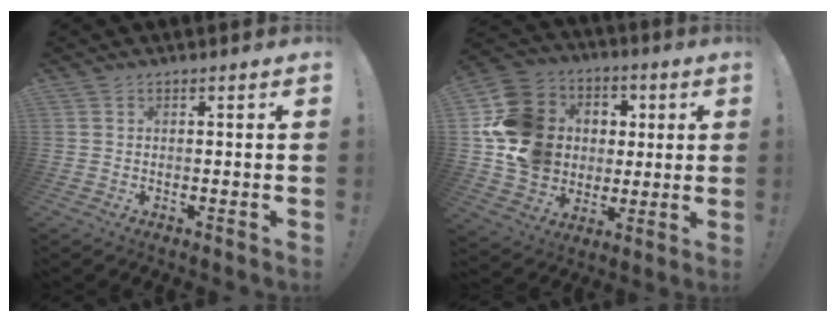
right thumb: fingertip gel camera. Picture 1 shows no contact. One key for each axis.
{"total": 18.7, "fx": 2.1, "fy": 16.8, "fz": 7.8, "tx": -0.119, "ty": 0.007, "tz": 0.075}